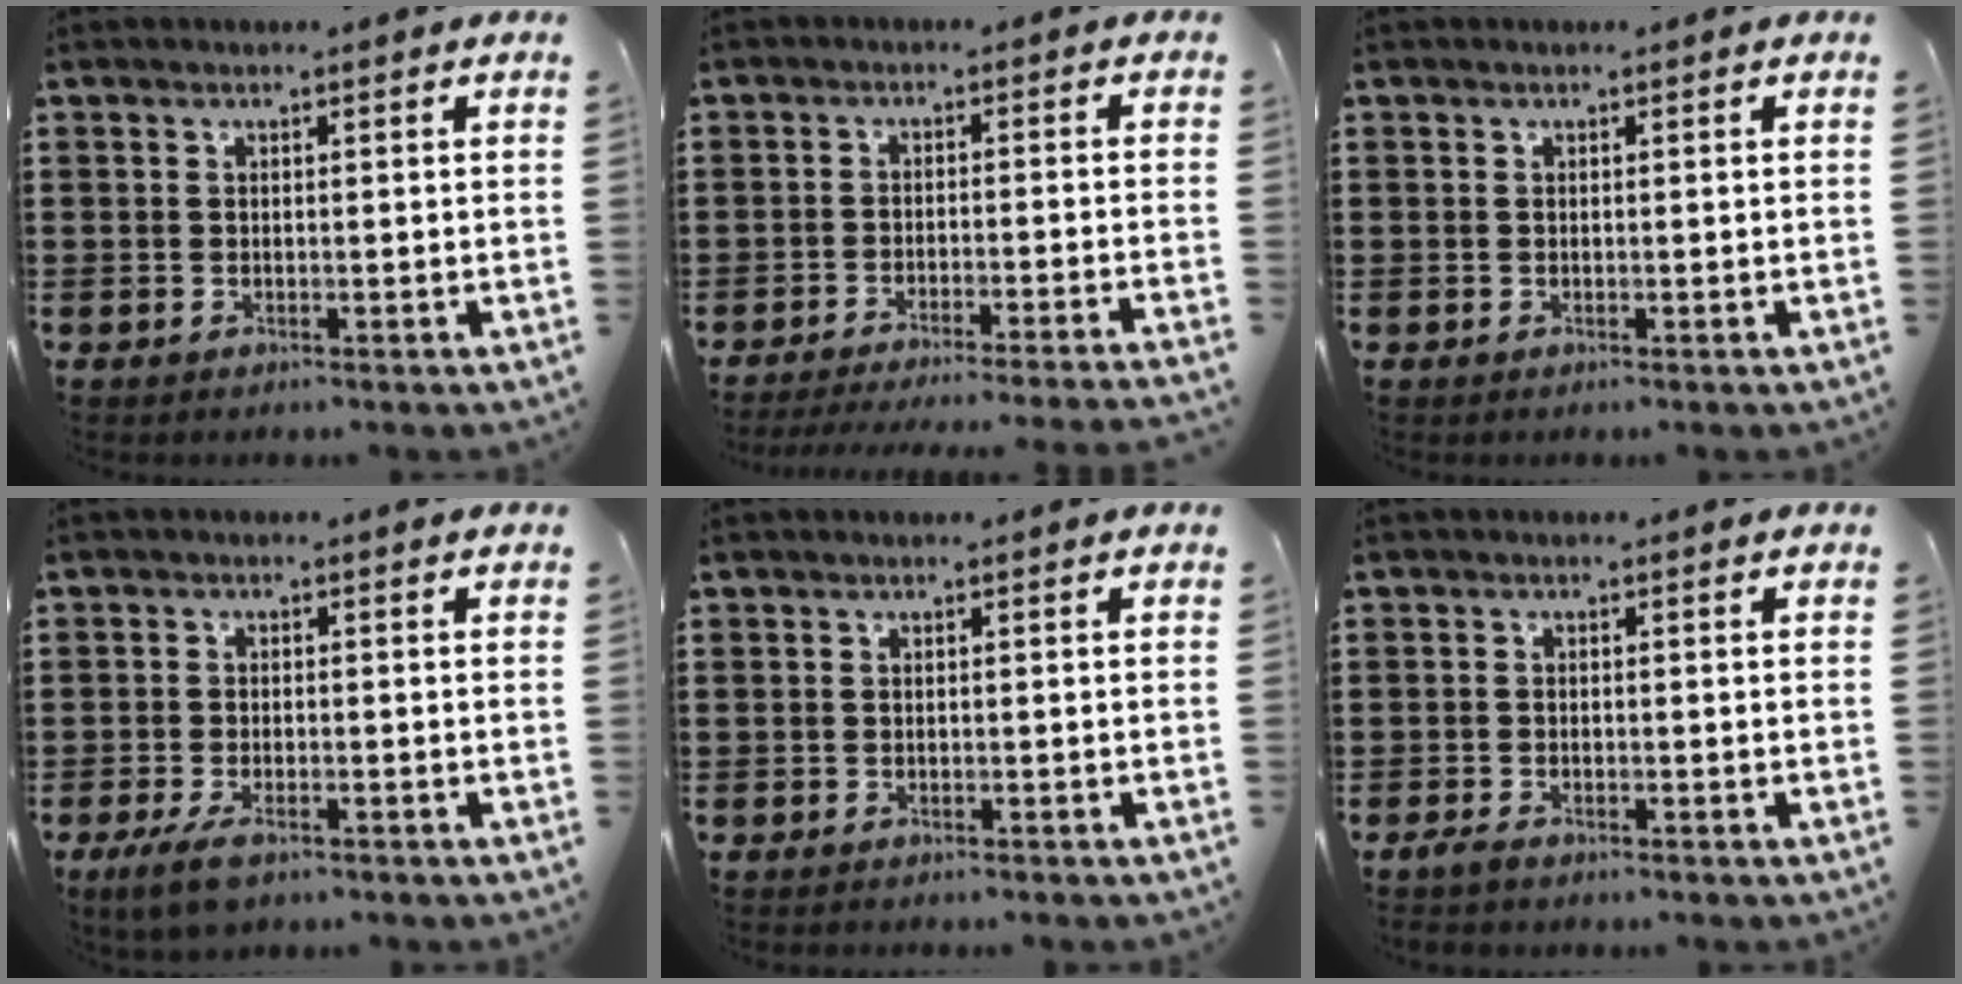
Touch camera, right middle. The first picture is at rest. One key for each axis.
{"total": 3.4, "fx": -3.2, "fy": -0.5, "fz": 1.1, "tx": -0.018, "ty": -0.004, "tz": -0.064}
{"total": 0.0}
{"total": 3.3, "fx": -2.4, "fy": 1.1, "fz": 2.0, "tx": -0.055, "ty": -0.006, "tz": -0.049}
{"total": 0.6, "fx": -0.6, "fy": 0.0, "fz": 0.0, "tx": -0.002, "ty": 0.000, "tz": -0.014}
{"total": 1.4, "fx": -1.2, "fy": 0.3, "fz": 0.7, "tx": -0.024, "ty": -0.004, "tz": -0.025}